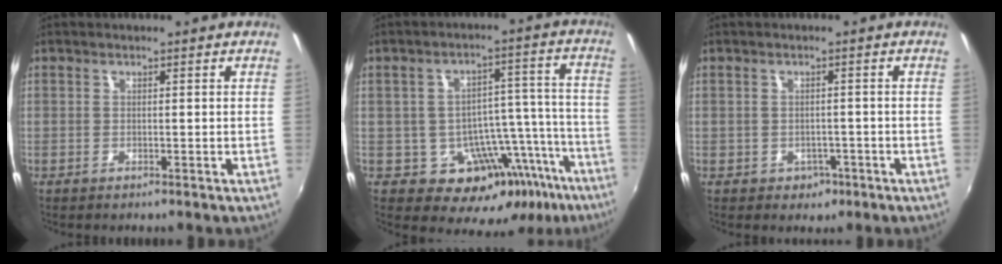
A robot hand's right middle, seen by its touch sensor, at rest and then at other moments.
{"total": 14.8, "force": [-8.1, 10.1, 7.3], "torque": [-0.098, 0.037, -0.079]}
{"total": 3.1, "force": [-1.3, 2.7, 1.0], "torque": [-0.024, 0.000, -0.010]}